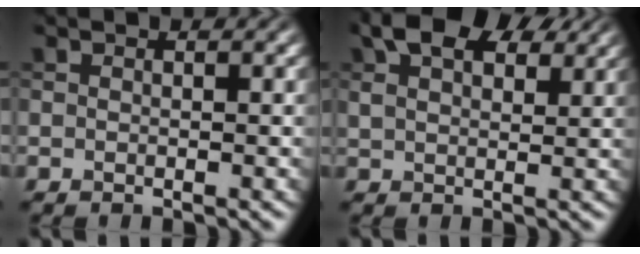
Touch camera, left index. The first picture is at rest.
{"total": 8.0, "force": [4.9, 4.0, 4.8], "torque": [-0.089, 0.020, 0.080]}